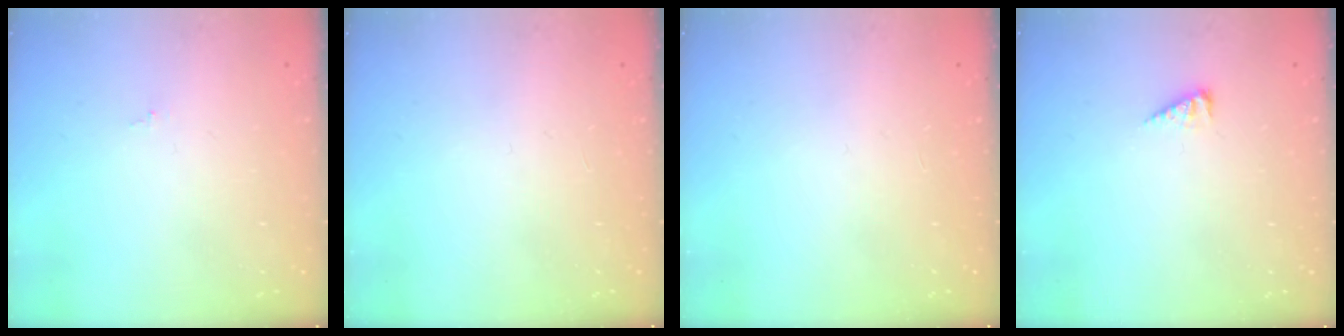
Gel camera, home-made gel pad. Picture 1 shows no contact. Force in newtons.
{"total": 0.0}
{"total": 0.0}
{"total": 3.0, "press": 2.9, "slide": 0.4}